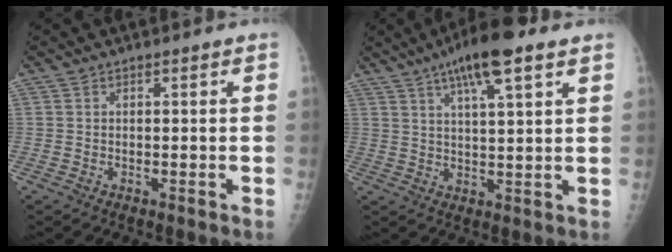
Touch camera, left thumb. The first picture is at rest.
{"total": 11.6, "force": [6.7, 2.4, 9.2], "torque": [-0.149, -0.011, 0.107]}